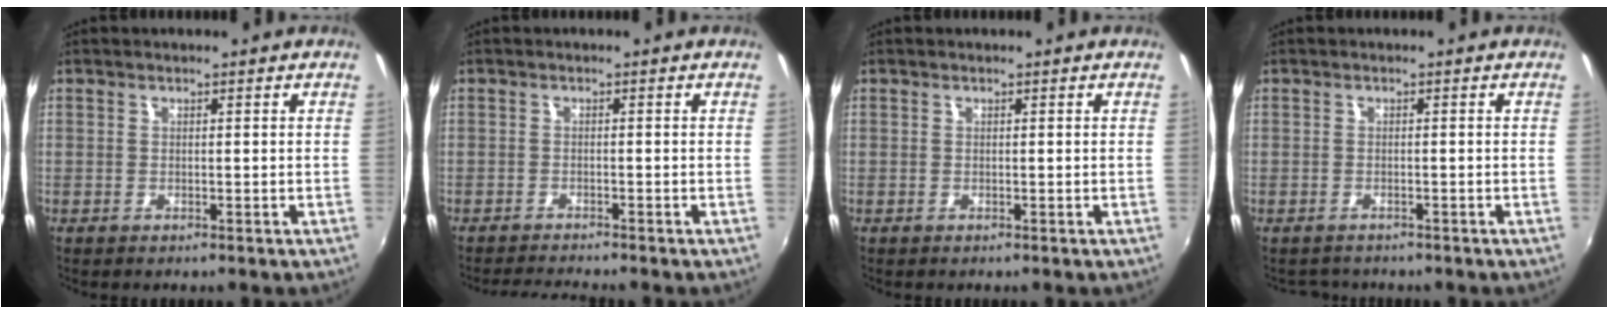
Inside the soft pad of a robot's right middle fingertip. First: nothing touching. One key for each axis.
{"total": 3.9, "fx": -3.7, "fy": -0.5, "fz": 1.0, "tx": -0.031, "ty": -0.013, "tz": -0.067}
{"total": 0.0}
{"total": 2.0, "fx": -1.8, "fy": 0.9, "fz": 0.2, "tx": -0.008, "ty": -0.003, "tz": -0.028}